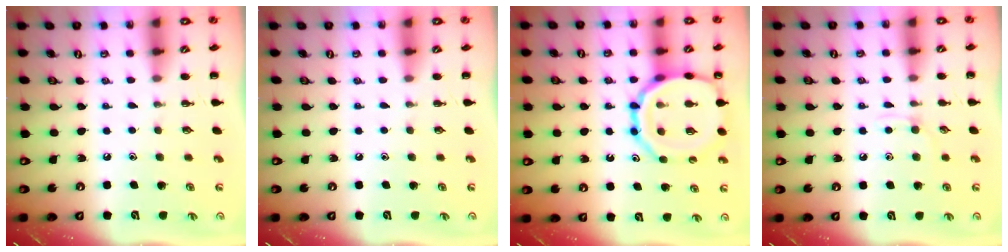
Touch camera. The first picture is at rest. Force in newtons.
{"total": 0.0}
{"total": 16.6, "press": 16.5, "slide": 2.1}
{"total": 2.8, "press": 2.7, "slide": 0.9}